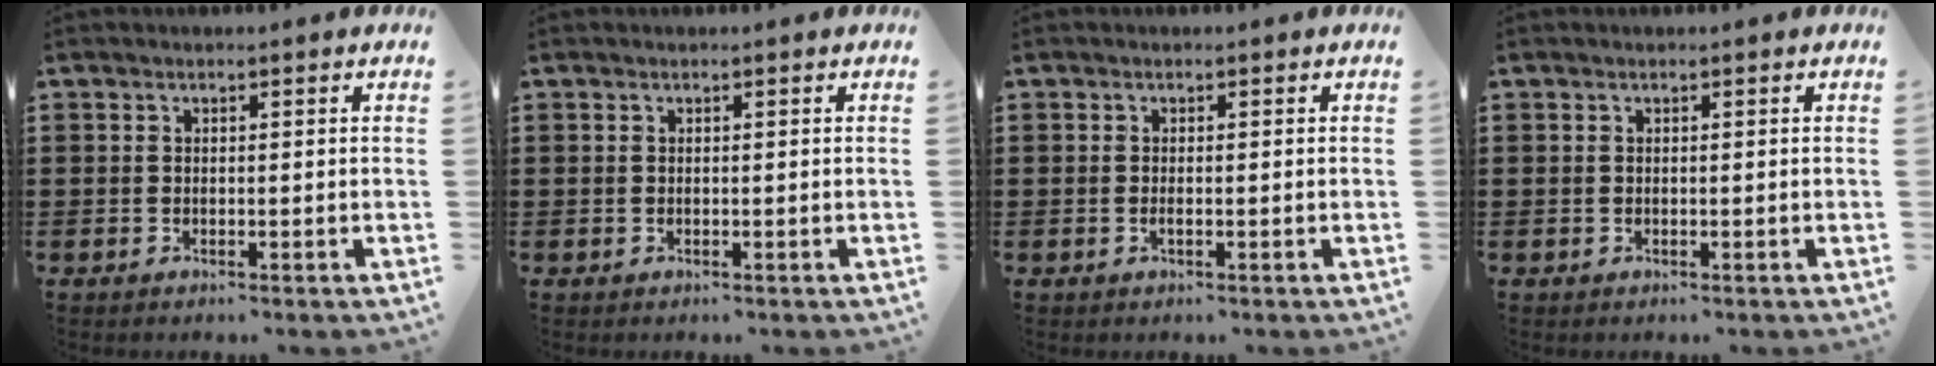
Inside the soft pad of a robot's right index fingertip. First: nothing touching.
{"total": 0.0}
{"total": 0.6, "force": [-0.2, 0.1, 0.5], "torque": [-0.009, -0.004, -0.003]}
{"total": 0.0}